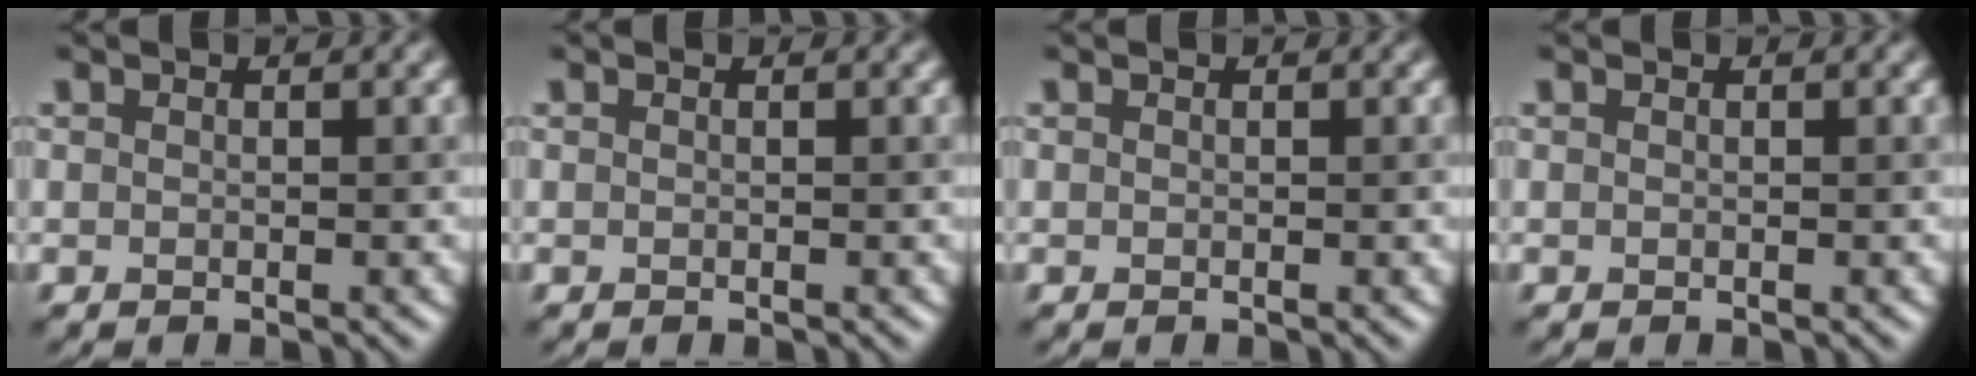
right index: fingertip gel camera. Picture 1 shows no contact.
{"total": 0.0}
{"total": 0.0}
{"total": 0.0}